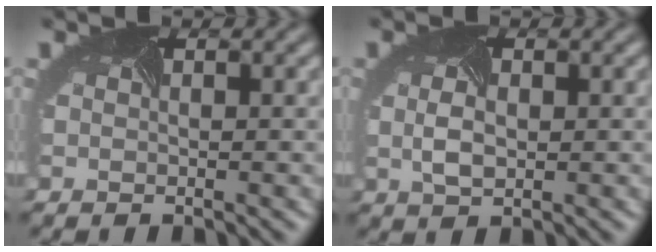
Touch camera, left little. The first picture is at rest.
{"total": 1.9, "force": [0.1, 1.0, 1.7], "torque": [-0.044, -0.002, 0.004]}